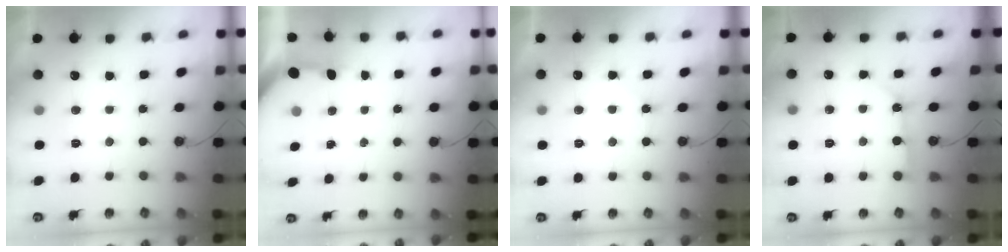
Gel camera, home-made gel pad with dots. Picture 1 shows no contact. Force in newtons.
{"total": 3.4, "press": 3.3, "slide": 0.4}
{"total": 4.9, "press": 4.8, "slide": 0.7}
{"total": 4.2, "press": 4.2, "slide": 0.5}